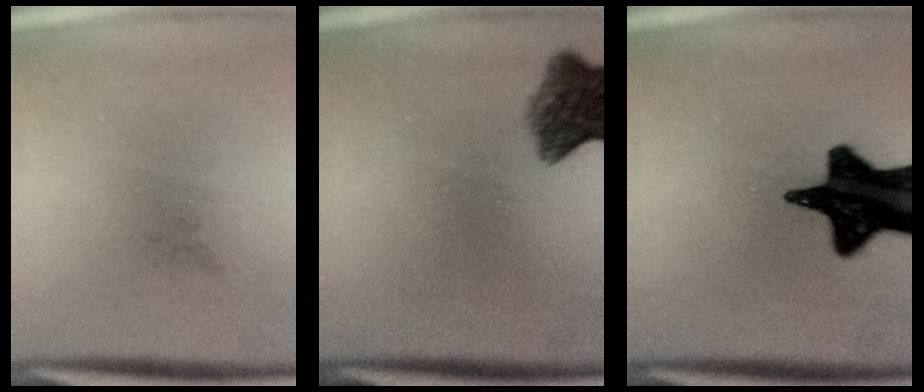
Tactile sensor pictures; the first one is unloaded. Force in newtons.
{"total": 6.6}
{"total": 17.5}